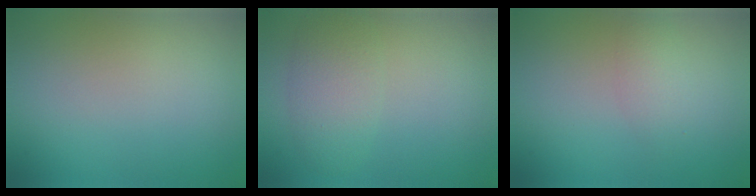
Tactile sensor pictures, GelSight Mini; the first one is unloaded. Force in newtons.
{"total": 3.3, "press": 3.3, "slide": 0.3}
{"total": 1.6, "press": 1.6, "slide": 0.1}